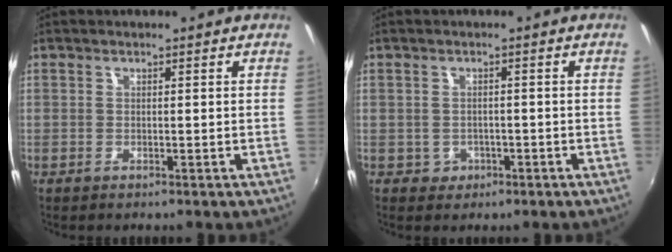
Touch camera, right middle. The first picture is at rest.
{"total": 2.5, "force": [-0.9, 2.3, 0.5], "torque": [-0.013, 0.003, -0.008]}